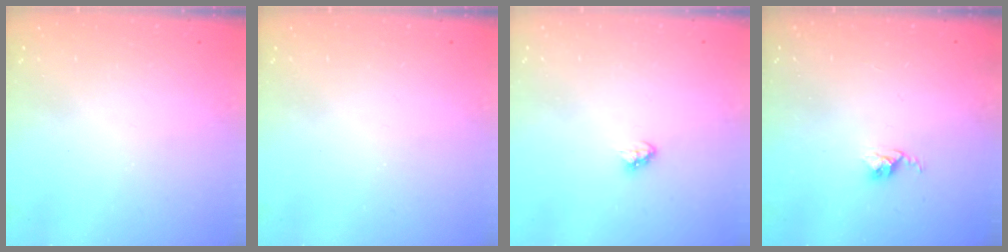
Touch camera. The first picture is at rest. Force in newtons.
{"total": 0.0}
{"total": 3.4, "press": 3.4, "slide": 0.5}
{"total": 2.8, "press": 2.7, "slide": 0.4}